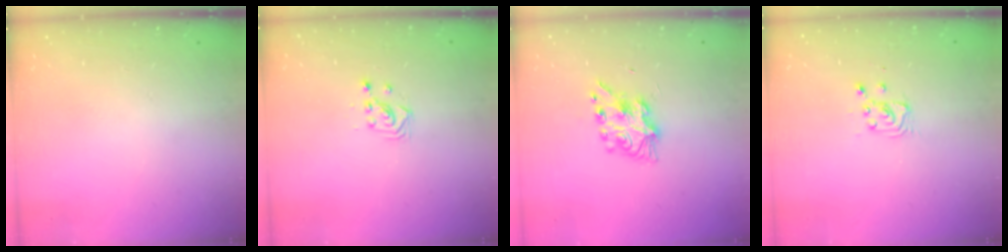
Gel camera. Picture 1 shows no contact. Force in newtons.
{"total": 2.9, "press": 2.9, "slide": 0.3}
{"total": 7.6, "press": 7.6, "slide": 0.6}
{"total": 2.9, "press": 2.9, "slide": 0.4}